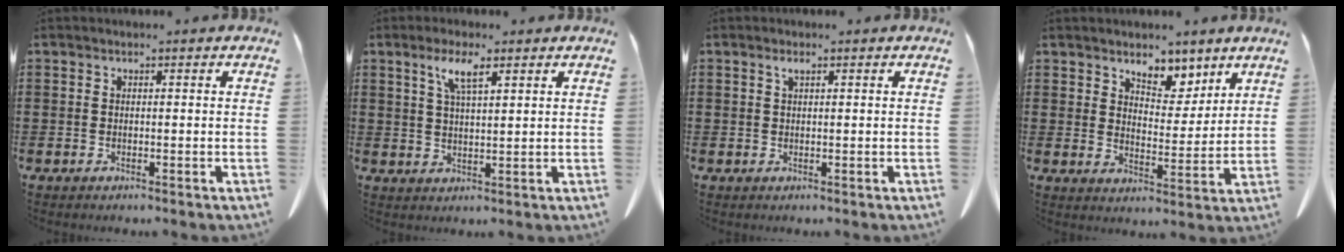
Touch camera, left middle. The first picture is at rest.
{"total": 5.2, "force": [2.9, 1.1, 4.1], "torque": [-0.091, 0.007, 0.051]}
{"total": 0.9, "force": [0.5, 0.3, 0.6], "torque": [-0.015, 0.000, 0.011]}
{"total": 5.1, "force": [4.5, 2.3, 0.8], "torque": [-0.028, -0.020, 0.081]}